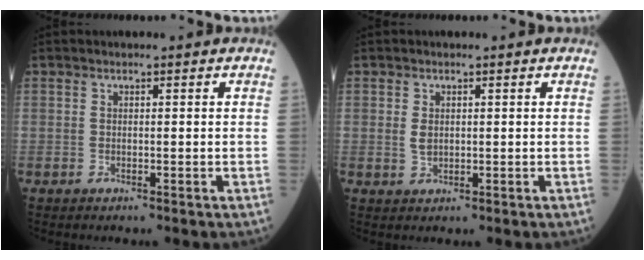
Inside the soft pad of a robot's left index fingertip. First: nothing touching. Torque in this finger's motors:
{"motor_torque": [0.52, -0.20, 0.04, -0.01]}